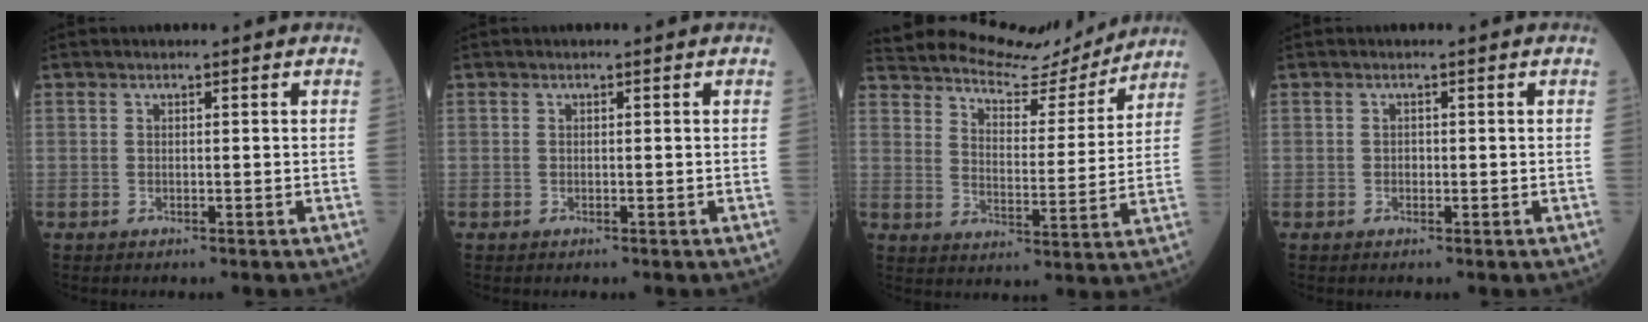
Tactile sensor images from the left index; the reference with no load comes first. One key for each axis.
{"total": 0.0}
{"total": 14.0, "fx": 13.4, "fy": 2.6, "fz": 3.1, "tx": -0.057, "ty": -0.007, "tz": 0.195}
{"total": 0.6, "fx": -0.2, "fy": 0.5, "fz": 0.2, "tx": -0.005, "ty": -0.002, "tz": -0.006}